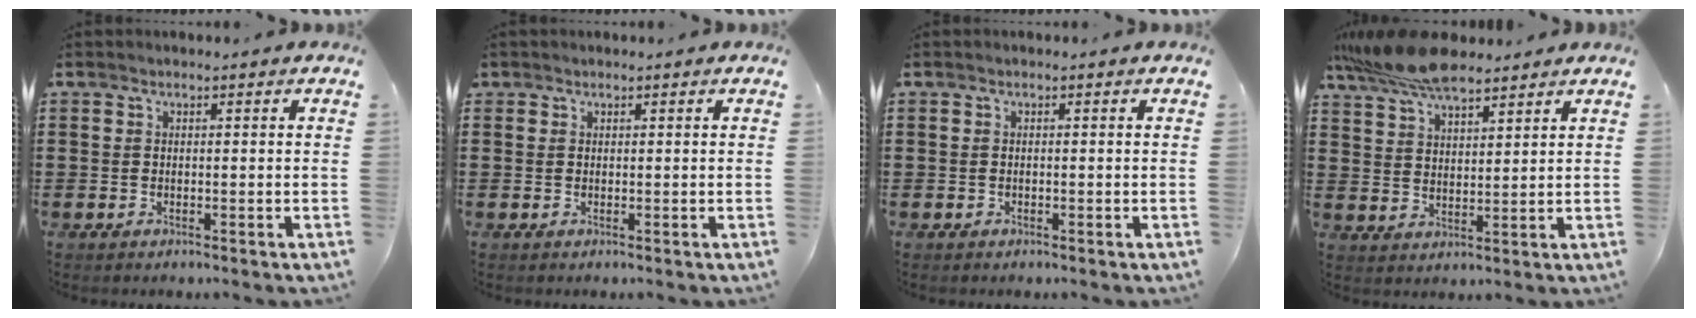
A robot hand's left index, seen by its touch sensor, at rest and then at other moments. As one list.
[{"total": 0.5, "force": [0.3, 0.4, 0.1], "torque": [-0.004, 0.003, 0.006]}, {"total": 0.0}, {"total": 8.6, "force": [7.3, 2.1, 4.0], "torque": [-0.099, -0.011, 0.137]}]